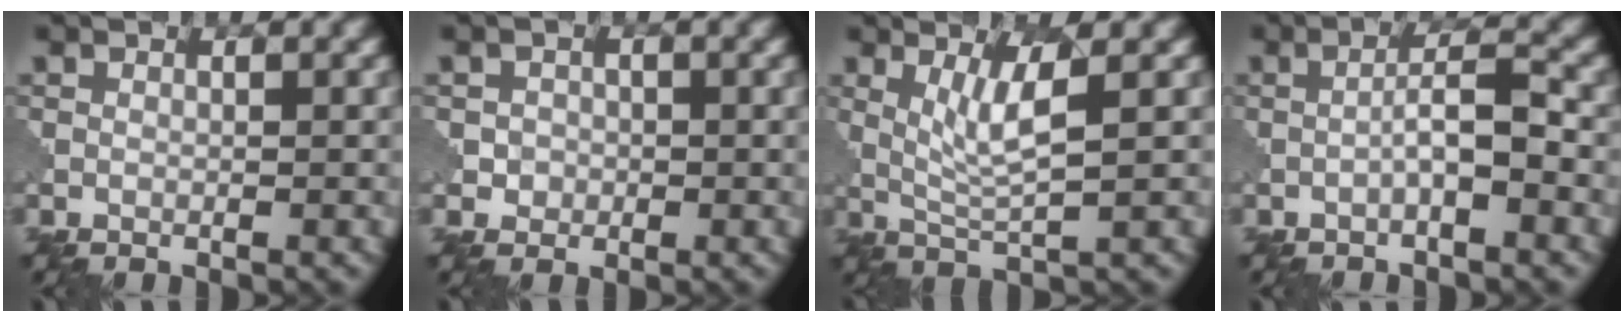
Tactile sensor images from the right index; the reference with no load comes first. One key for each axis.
{"total": 1.5, "fx": -0.1, "fy": 1.5, "fz": 0.3, "tx": 0.009, "ty": -0.001, "tz": -0.006}
{"total": 3.5, "fx": 0.9, "fy": 0.5, "fz": 3.3, "tx": -0.069, "ty": -0.007, "tz": 0.025}
{"total": 2.9, "fx": -1.0, "fy": 0.4, "fz": 2.7, "tx": -0.048, "ty": 0.013, "tz": -0.023}